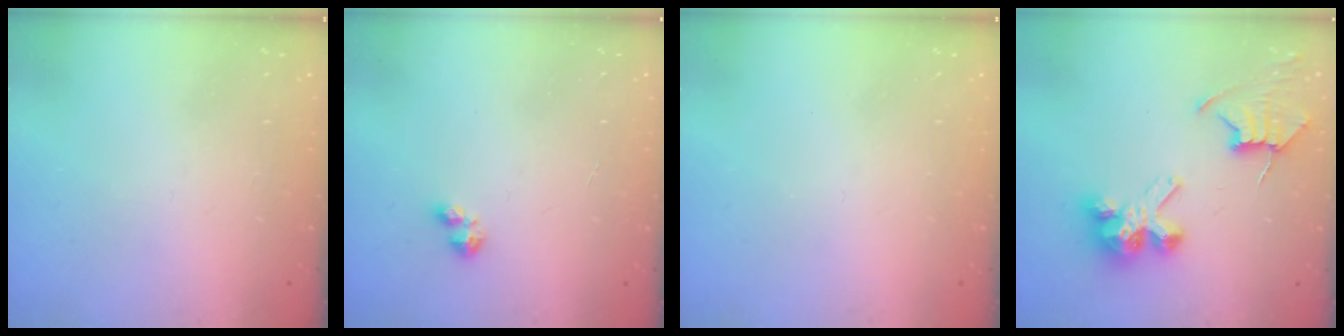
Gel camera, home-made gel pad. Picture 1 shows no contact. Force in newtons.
{"total": 1.9, "press": 1.9, "slide": 0.4}
{"total": 0.0}
{"total": 9.4, "press": 9.4, "slide": 0.7}